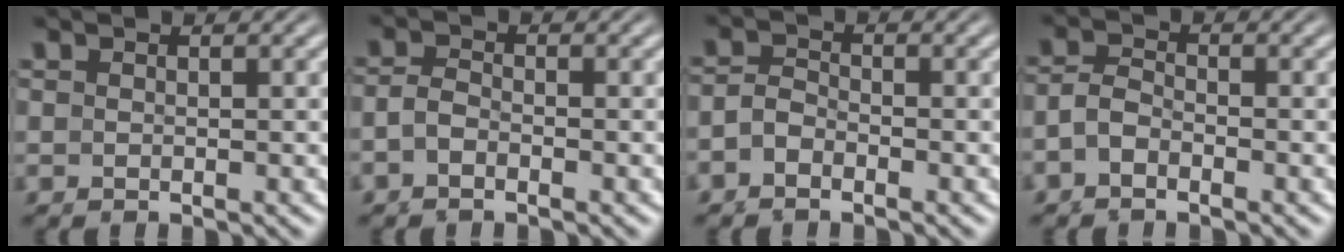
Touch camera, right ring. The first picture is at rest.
{"total": 2.1, "force": [-0.9, 1.5, 1.2], "torque": [-0.031, -0.009, -0.016]}
{"total": 2.9, "force": [-1.2, 2.3, 1.4], "torque": [-0.032, -0.009, -0.023]}
{"total": 3.5, "force": [-1.3, 2.7, 1.7], "torque": [-0.043, -0.011, -0.023]}